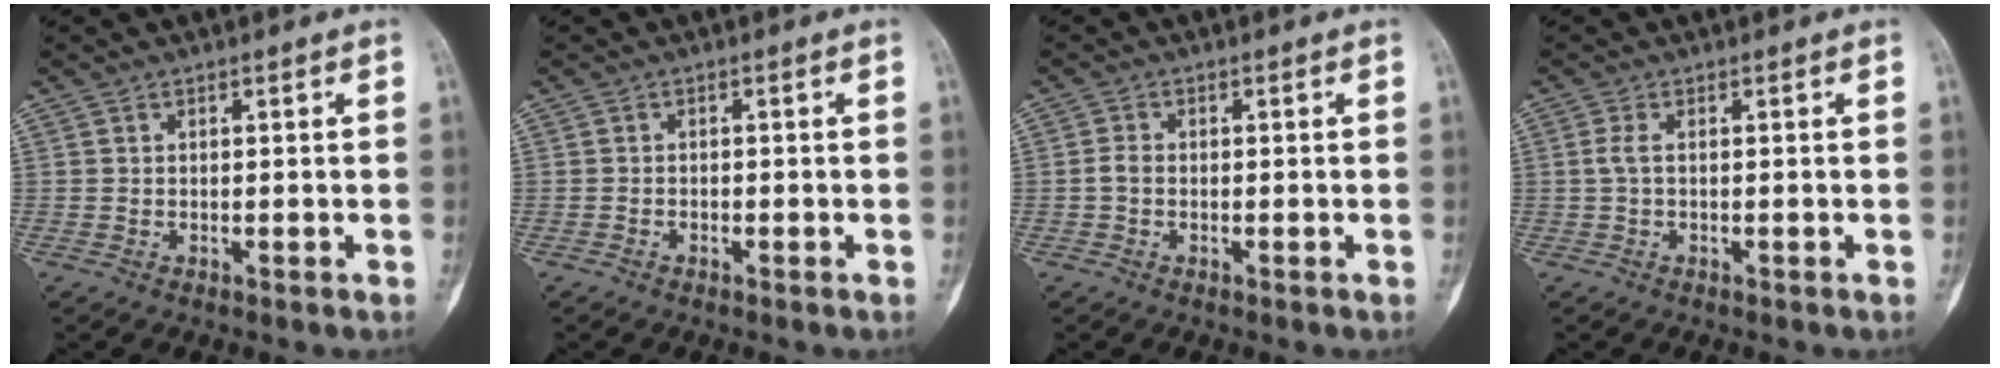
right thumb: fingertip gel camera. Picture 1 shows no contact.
{"total": 0.6, "force": [-0.4, 0.4, 0.2], "torque": [-0.002, 0.002, -0.011]}
{"total": 1.6, "force": [-0.4, 1.1, 1.1], "torque": [-0.022, 0.002, -0.012]}
{"total": 1.6, "force": [-0.1, 0.5, 1.5], "torque": [-0.040, -0.001, -0.003]}